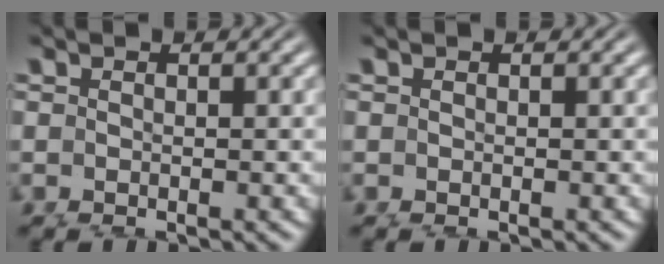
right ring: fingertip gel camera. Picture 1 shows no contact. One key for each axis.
{"total": 0.0}